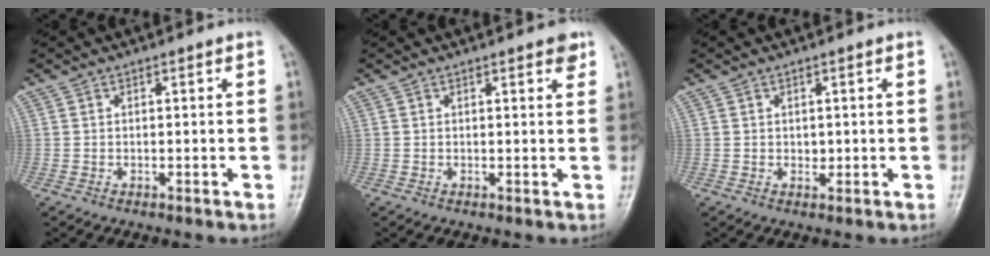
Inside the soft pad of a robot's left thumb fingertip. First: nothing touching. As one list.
[{"total": 2.1, "force": [1.4, 0.6, 1.5], "torque": [-0.014, -0.005, 0.015]}, {"total": 1.3, "force": [0.2, 0.9, 0.8], "torque": [-0.006, -0.001, 0.006]}]